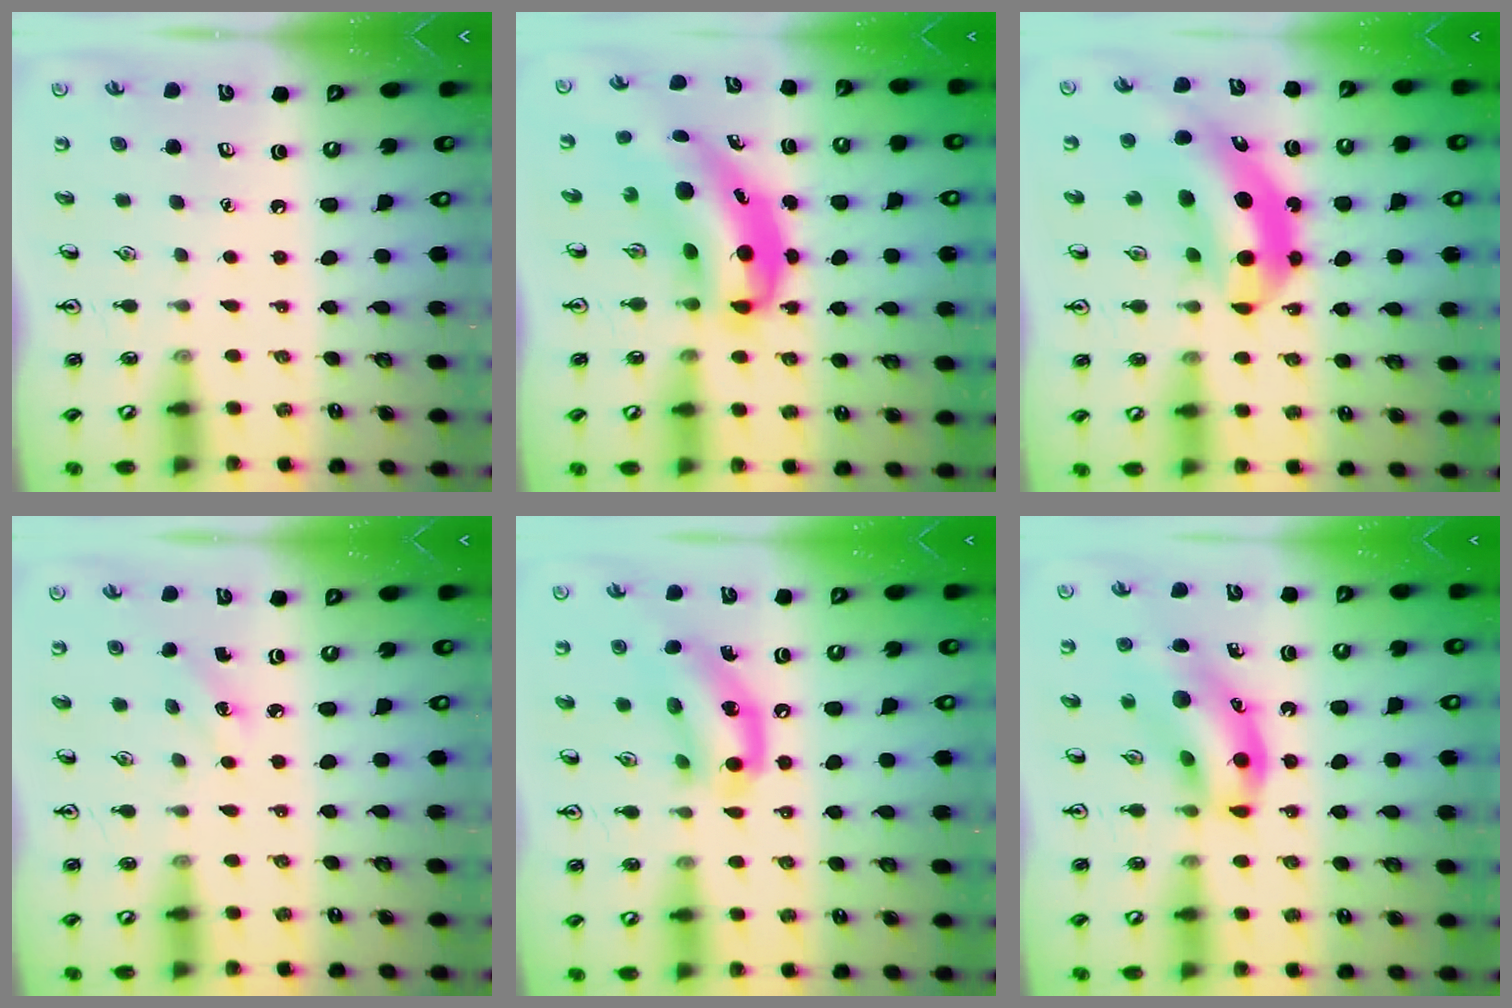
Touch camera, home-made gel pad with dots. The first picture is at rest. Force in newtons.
{"total": 10.3, "press": 9.8, "slide": 3.2}
{"total": 11.7, "press": 11.1, "slide": 3.7}
{"total": 2.4, "press": 2.3, "slide": 0.9}
{"total": 13.0, "press": 12.8, "slide": 2.5}
{"total": 15.1, "press": 14.7, "slide": 3.4}